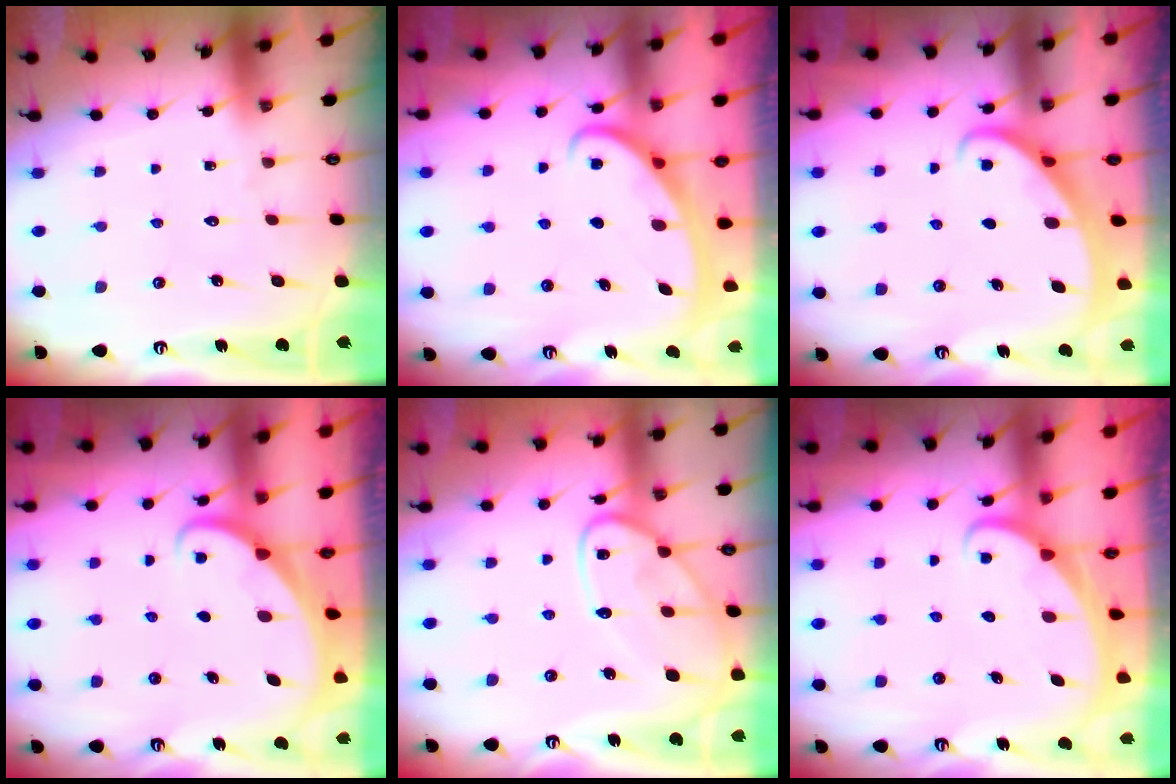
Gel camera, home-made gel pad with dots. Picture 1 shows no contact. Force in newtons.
{"total": 2.7, "press": 2.7, "slide": 0.4}
{"total": 2.3, "press": 2.3, "slide": 0.2}
{"total": 1.7, "press": 1.7, "slide": 0.1}
{"total": 14.0, "press": 14.0, "slide": 1.0}
{"total": 1.8, "press": 1.8, "slide": 0.1}